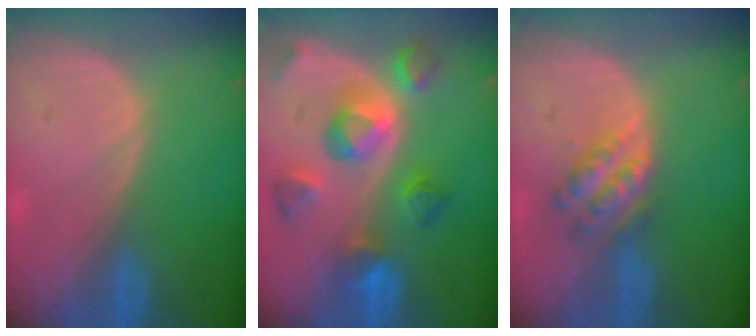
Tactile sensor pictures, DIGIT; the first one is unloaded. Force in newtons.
{"total": 10.0, "press": 8.9, "slide": 4.6}
{"total": 5.4, "press": 4.9, "slide": 2.2}